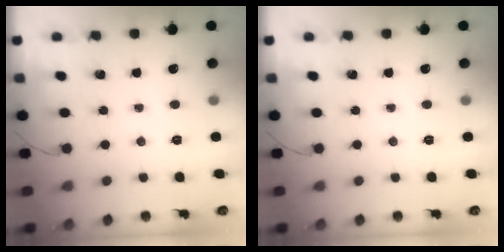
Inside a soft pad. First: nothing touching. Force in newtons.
{"total": 0.0}